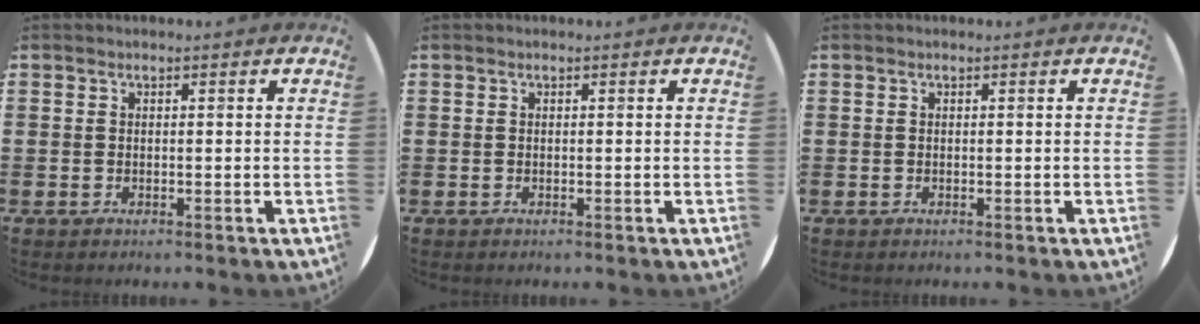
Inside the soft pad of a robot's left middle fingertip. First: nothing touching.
{"total": 0.0}
{"total": 0.0}